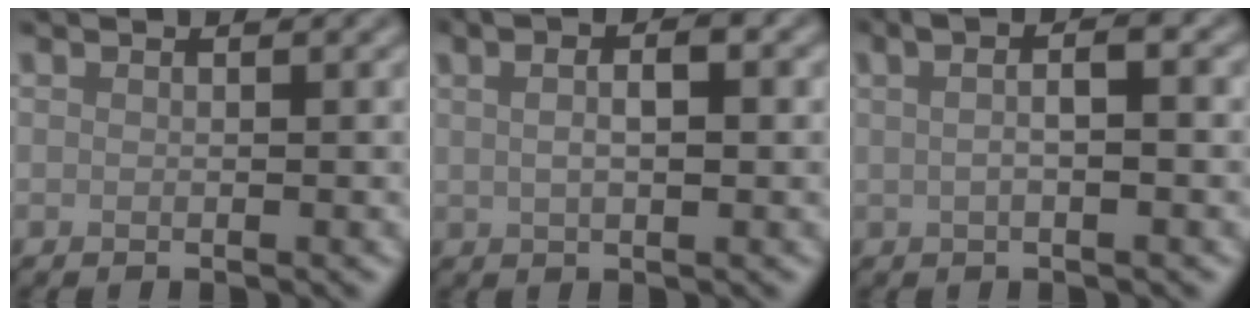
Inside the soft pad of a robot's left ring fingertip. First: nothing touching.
{"total": 4.9, "force": [1.7, 2.0, 4.1], "torque": [-0.064, 0.007, 0.013]}
{"total": 4.7, "force": [1.1, 1.7, 4.2], "torque": [-0.059, 0.009, 0.002]}